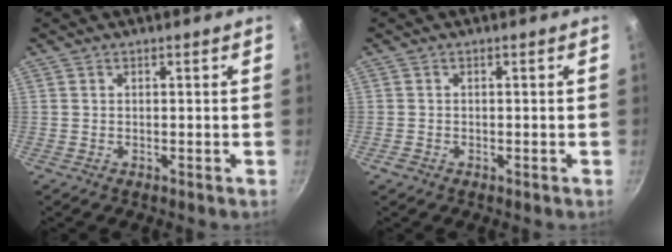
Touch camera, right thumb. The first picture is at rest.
{"total": 1.0, "force": [-0.6, 0.7, 0.4], "torque": [-0.009, 0.002, -0.009]}